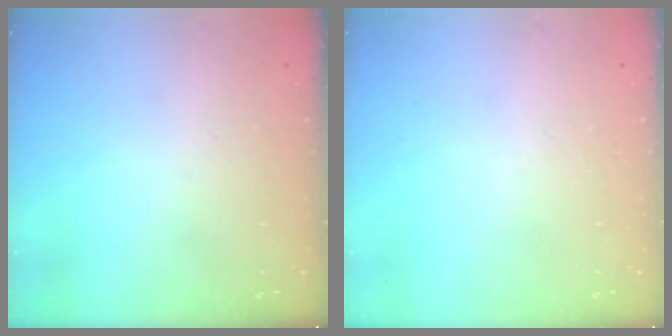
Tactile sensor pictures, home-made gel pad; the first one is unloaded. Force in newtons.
{"total": 0.0}